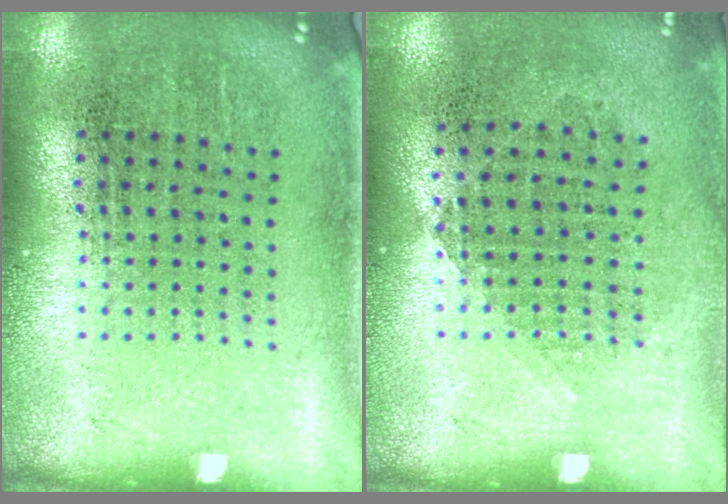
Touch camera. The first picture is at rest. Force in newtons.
{"total": 0.9, "press": 0.8, "slide": 0.4}